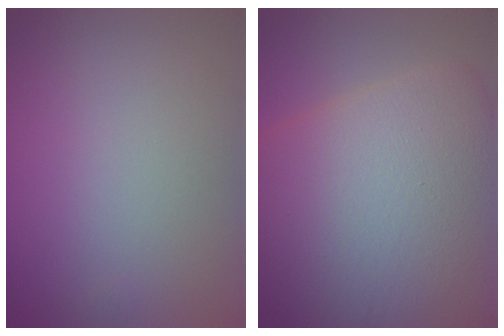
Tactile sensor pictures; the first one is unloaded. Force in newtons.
{"total": 19.7, "press": 19.7, "slide": 0.4}